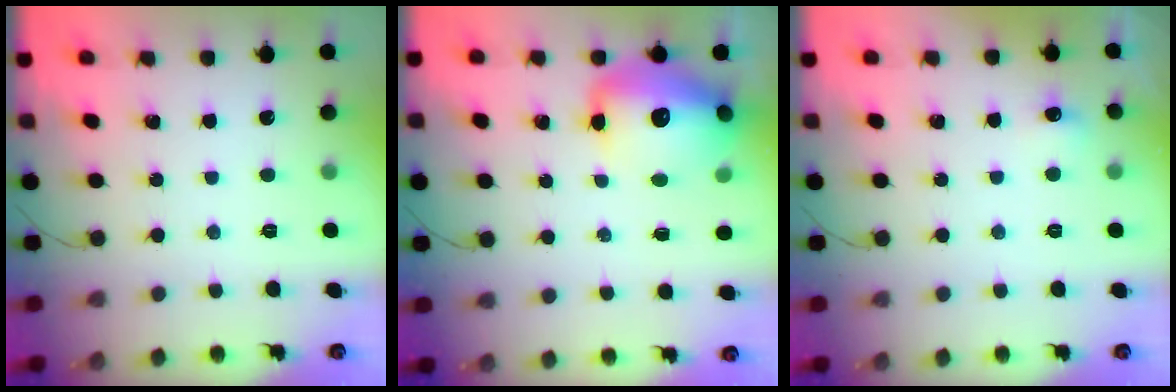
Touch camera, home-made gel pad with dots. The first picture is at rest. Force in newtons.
{"total": 16.3, "press": 15.6, "slide": 4.5}
{"total": 5.0, "press": 4.8, "slide": 1.4}